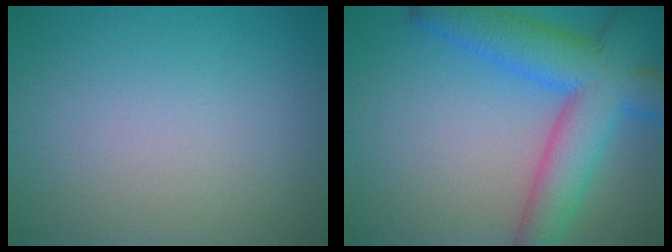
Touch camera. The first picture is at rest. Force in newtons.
{"total": 9.4, "press": 9.4, "slide": 0.4}